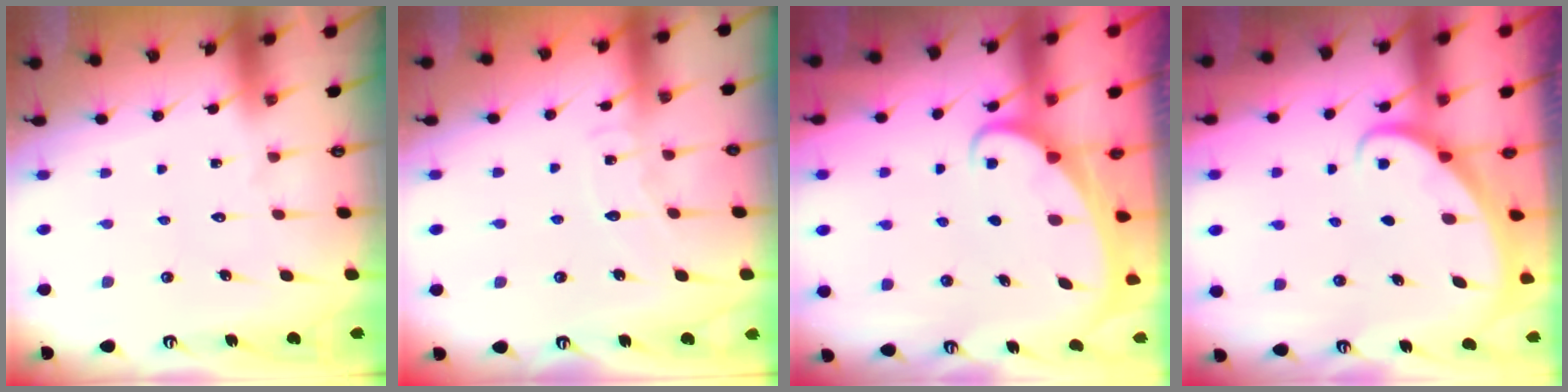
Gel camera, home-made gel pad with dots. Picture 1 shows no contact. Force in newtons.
{"total": 5.7, "press": 5.7, "slide": 0.6}
{"total": 1.9, "press": 1.9, "slide": 0.2}
{"total": 2.3, "press": 2.3, "slide": 0.1}